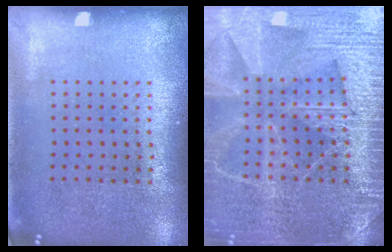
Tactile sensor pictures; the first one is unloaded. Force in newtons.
{"total": 6.6, "press": 6.5, "slide": 0.9}